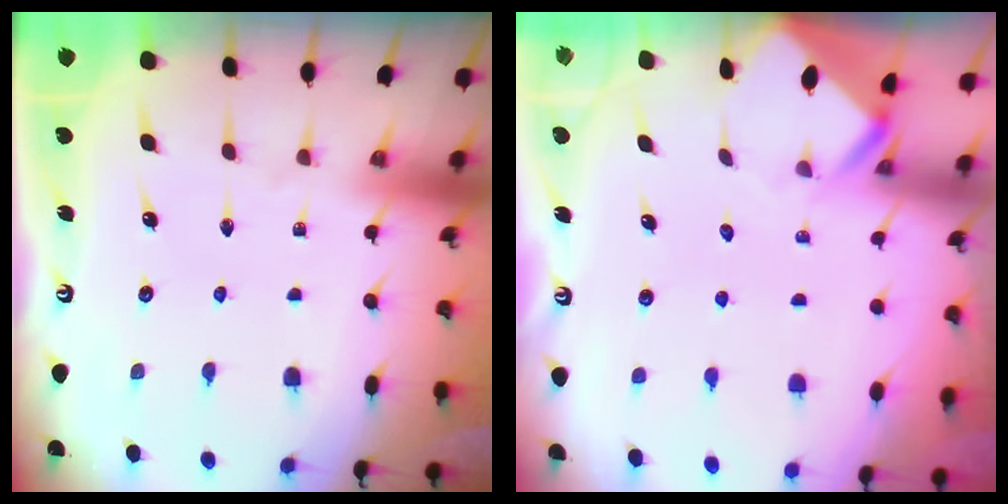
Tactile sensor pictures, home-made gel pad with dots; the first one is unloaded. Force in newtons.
{"total": 2.8, "press": 2.8, "slide": 0.2}